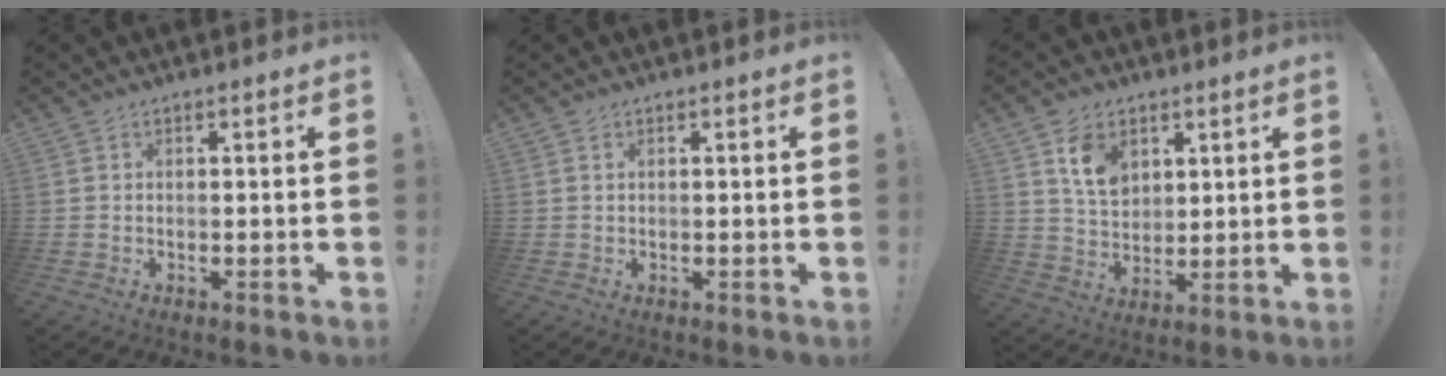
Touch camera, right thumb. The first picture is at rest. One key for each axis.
{"total": 0.6, "fx": 0.5, "fy": 0.1, "fz": 0.4, "tx": -0.008, "ty": 0.000, "tz": 0.009}
{"total": 10.0, "fx": 5.1, "fy": 6.8, "fz": 5.1, "tx": -0.071, "ty": -0.021, "tz": 0.098}